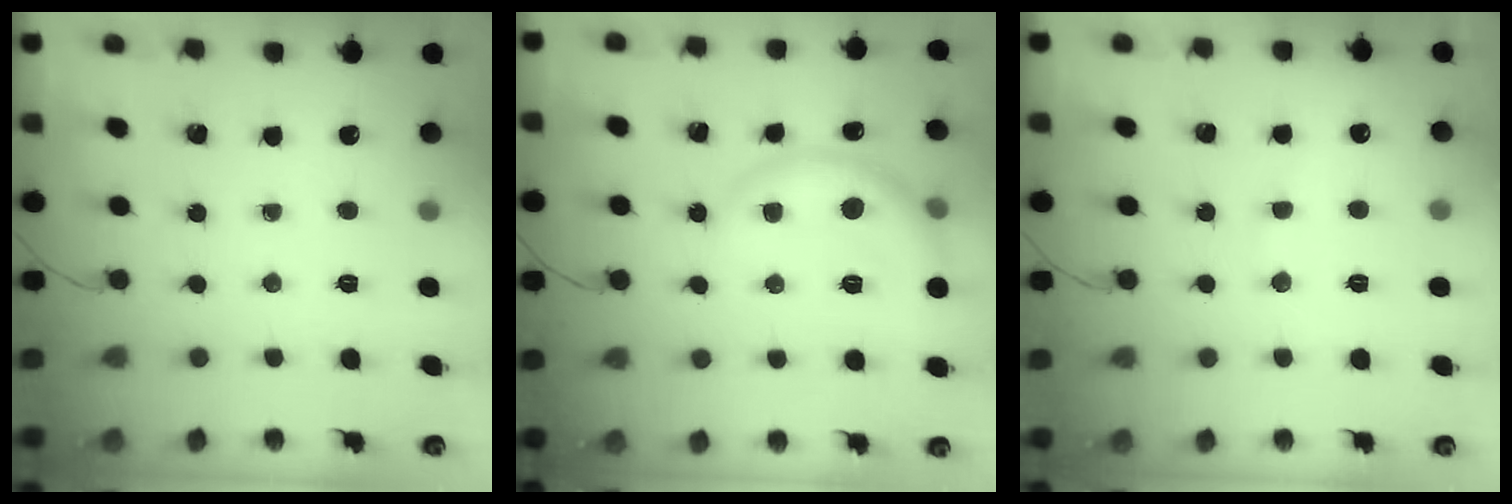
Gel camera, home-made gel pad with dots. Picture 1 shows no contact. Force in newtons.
{"total": 8.6, "press": 8.6, "slide": 0.5}
{"total": 6.8, "press": 6.8, "slide": 0.5}